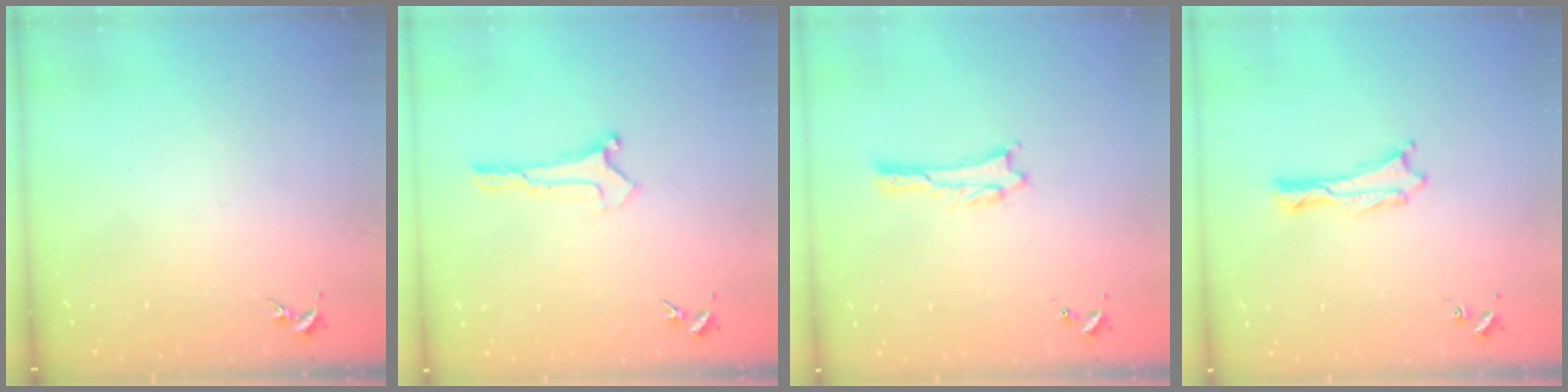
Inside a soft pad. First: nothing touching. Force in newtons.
{"total": 0.0}
{"total": 1.0, "press": 1.0, "slide": 0.1}
{"total": 0.0}